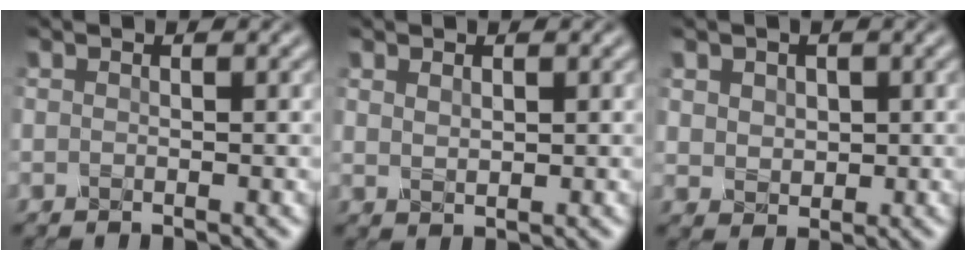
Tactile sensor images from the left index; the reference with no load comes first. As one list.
[{"total": 1.2, "force": [0.6, 0.6, 0.8], "torque": [-0.017, -0.003, 0.018]}, {"total": 2.3, "force": [0.9, 1.9, 1.0], "torque": [-0.026, -0.002, 0.017]}]